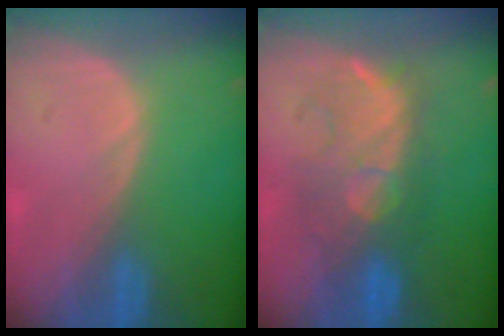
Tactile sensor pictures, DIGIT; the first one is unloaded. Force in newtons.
{"total": 8.6, "press": 8.5, "slide": 0.7}